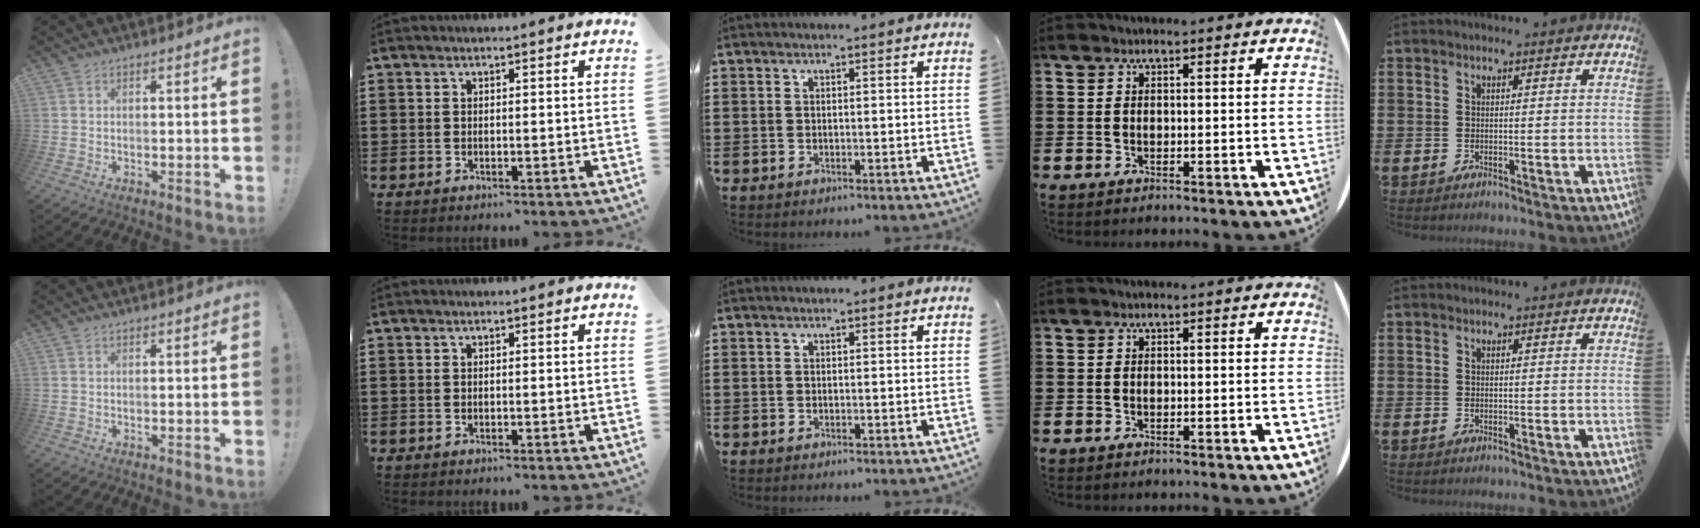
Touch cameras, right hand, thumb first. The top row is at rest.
{}